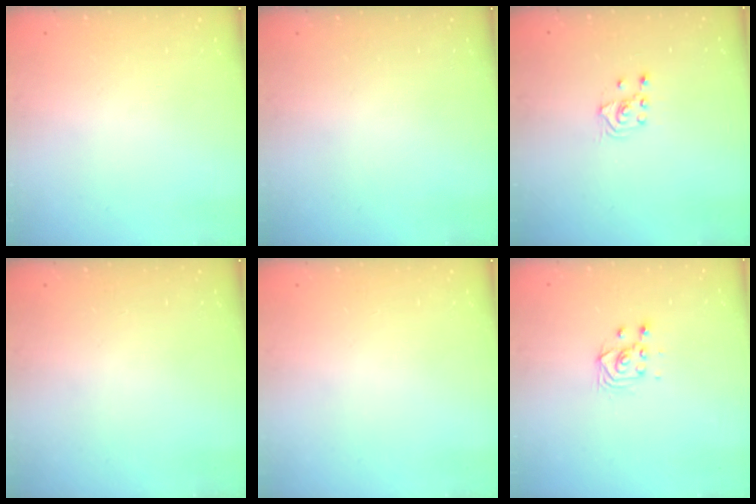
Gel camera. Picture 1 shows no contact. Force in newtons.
{"total": 0.0}
{"total": 2.1, "press": 2.0, "slide": 0.8}
{"total": 0.0}
{"total": 0.0}
{"total": 3.3, "press": 3.2, "slide": 0.7}